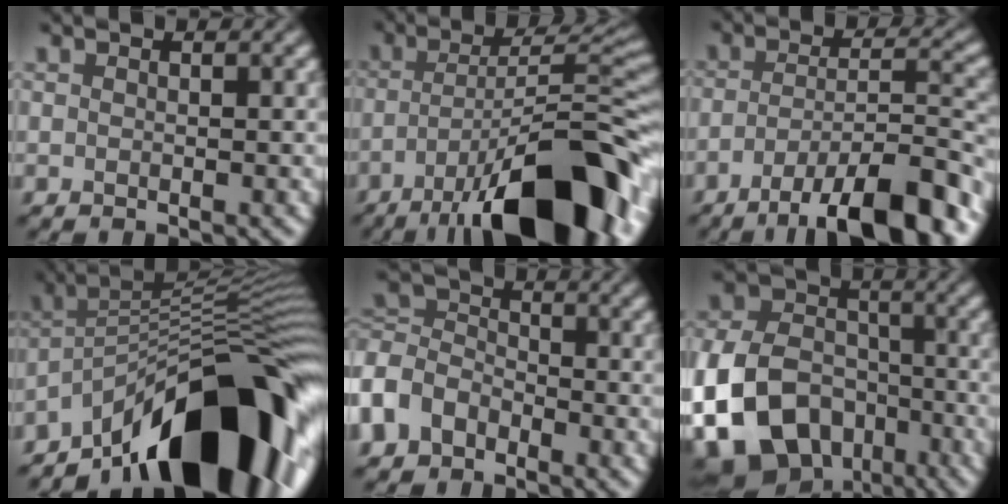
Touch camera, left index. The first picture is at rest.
{"total": 14.8, "force": [-8.1, 3.9, 11.8], "torque": [-0.179, 0.000, -0.132]}
{"total": 10.2, "force": [-6.7, 2.4, 7.3], "torque": [-0.106, 0.008, -0.114]}
{"total": 15.0, "force": [-9.2, 4.6, 11.0], "torque": [-0.141, 0.017, -0.159]}
{"total": 5.1, "force": [-3.0, 3.7, 1.9], "torque": [-0.043, 0.010, -0.079]}
{"total": 13.6, "force": [-6.1, 9.8, 7.1], "torque": [-0.160, -0.034, -0.116]}